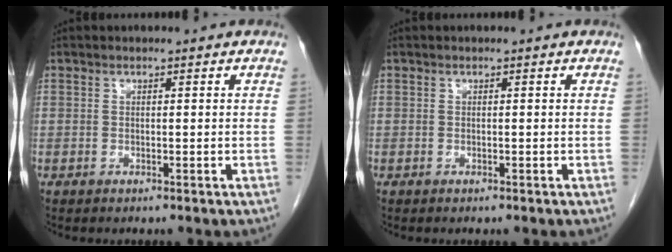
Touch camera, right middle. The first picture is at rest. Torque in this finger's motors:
{"motor_torque": [0.16, 0.03, 0.01, 0.01]}